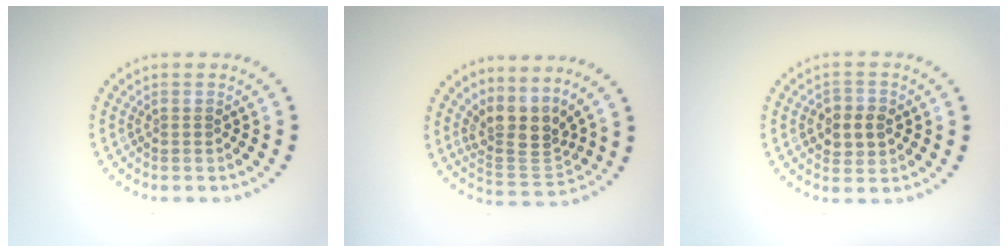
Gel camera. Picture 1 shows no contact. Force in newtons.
{"total": 3.9, "press": 2.9, "slide": 2.6}
{"total": 2.9, "press": 2.8, "slide": 0.3}